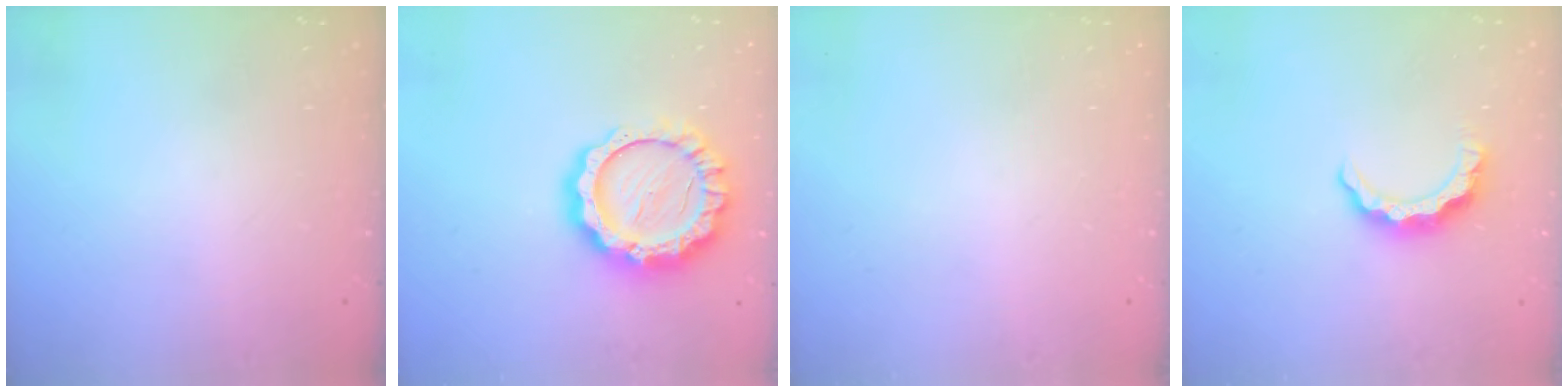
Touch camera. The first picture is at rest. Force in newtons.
{"total": 15.8, "press": 15.7, "slide": 1.3}
{"total": 0.0}
{"total": 7.2, "press": 7.1, "slide": 0.8}